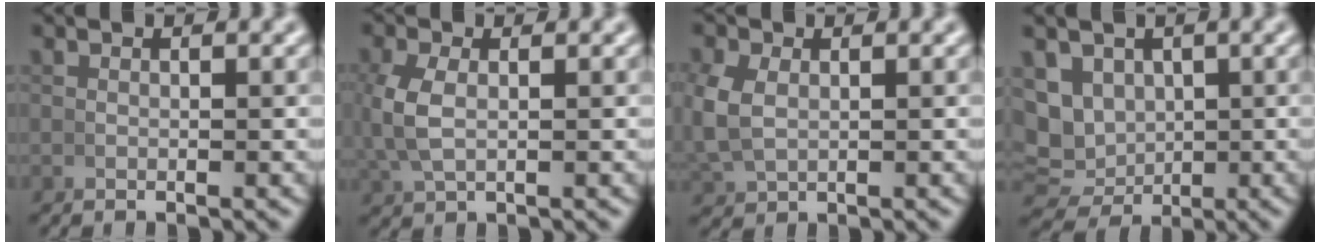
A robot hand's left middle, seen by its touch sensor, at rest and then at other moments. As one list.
[{"total": 3.1, "force": [0.3, 1.7, 2.5], "torque": [-0.071, -0.001, 0.014]}, {"total": 3.3, "force": [0.5, 2.6, 1.9], "torque": [-0.065, -0.011, 0.023]}, {"total": 8.4, "force": [0.0, 7.5, 3.7], "torque": [-0.100, -0.043, 0.019]}]